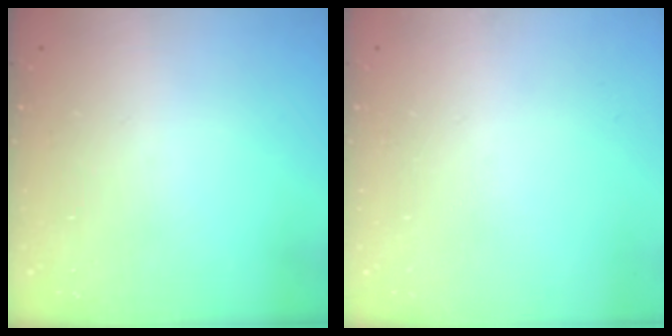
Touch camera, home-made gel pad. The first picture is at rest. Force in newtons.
{"total": 0.0}